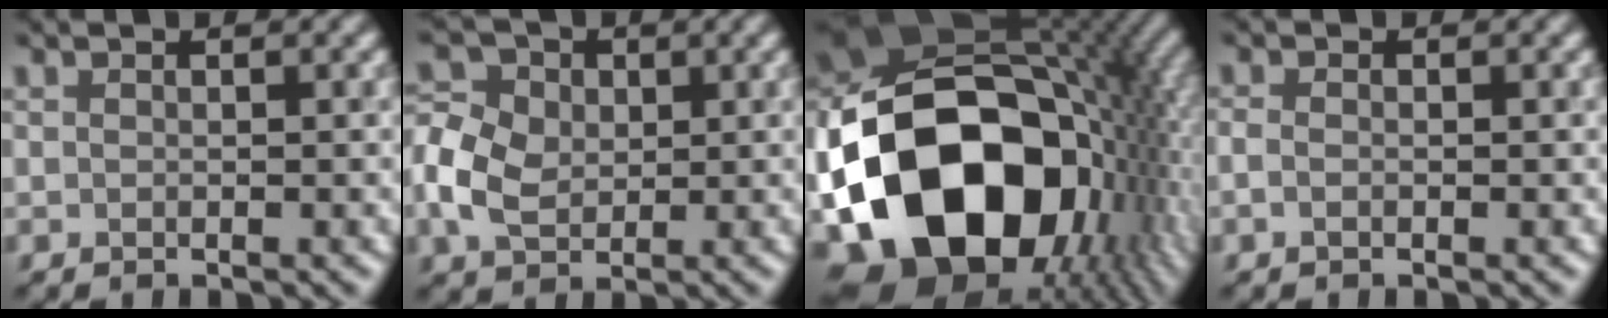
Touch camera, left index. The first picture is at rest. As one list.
[{"total": 5.1, "force": [-0.3, 4.2, 2.9], "torque": [-0.067, 0.010, -0.018]}, {"total": 20.8, "force": [-4.4, 14.7, 14.1], "torque": [-0.273, -0.020, -0.069]}, {"total": 0.5, "force": [-0.4, 0.3, 0.3], "torque": [-0.008, -0.003, -0.009]}]